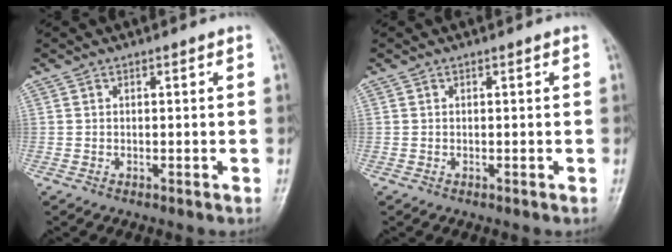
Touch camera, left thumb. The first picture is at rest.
{"total": 0.0}